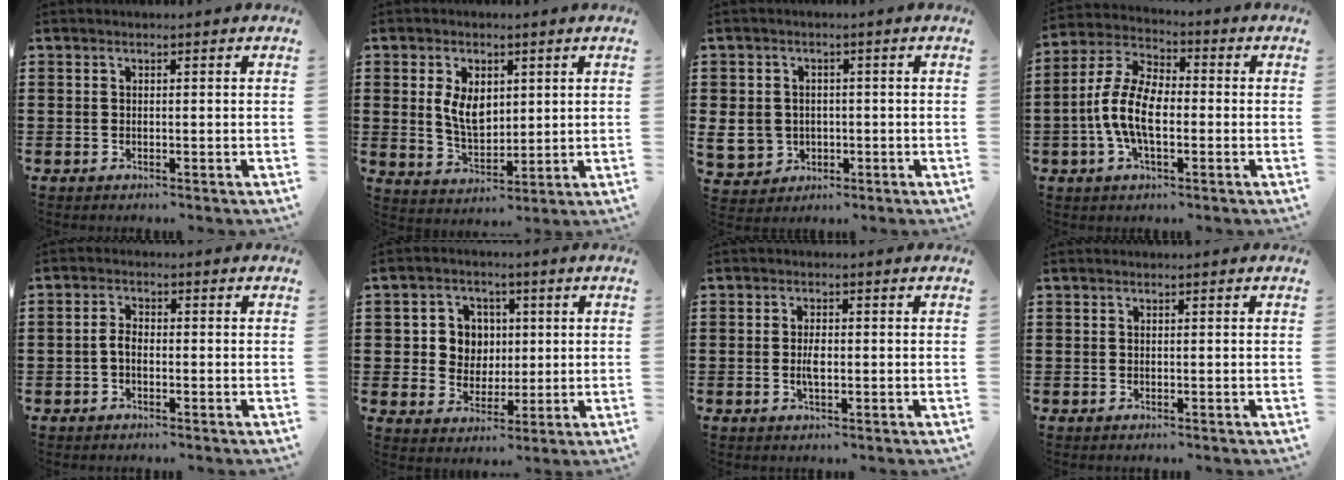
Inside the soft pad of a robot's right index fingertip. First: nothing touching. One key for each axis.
{"total": 6.0, "fx": 1.5, "fy": 3.6, "fz": 4.6, "tx": -0.097, "ty": 0.005, "tz": 0.023}
{"total": 4.9, "fx": -0.7, "fy": 4.6, "fz": 1.5, "tx": -0.058, "ty": 0.005, "tz": -0.013}
{"total": 8.8, "fx": -2.0, "fy": 4.3, "fz": 7.4, "tx": -0.184, "ty": -0.007, "tz": -0.047}
{"total": 2.2, "fx": -0.7, "fy": 1.3, "fz": 1.7, "tx": -0.049, "ty": -0.004, "tz": -0.017}
{"total": 5.5, "fx": 0.8, "fy": 5.2, "fz": 1.6, "tx": -0.057, "ty": 0.018, "tz": 0.013}
{"total": 2.7, "fx": -0.3, "fy": 1.1, "fz": 2.5, "tx": -0.054, "ty": -0.003, "tz": -0.008}
{"total": 0.0}